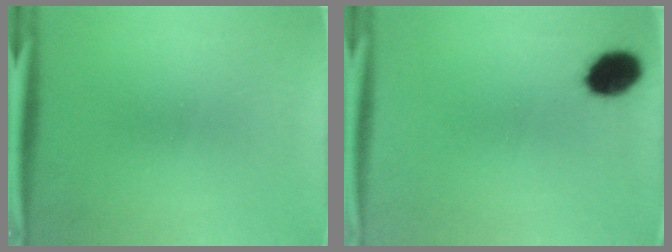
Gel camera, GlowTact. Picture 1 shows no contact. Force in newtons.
{"total": 8.0}